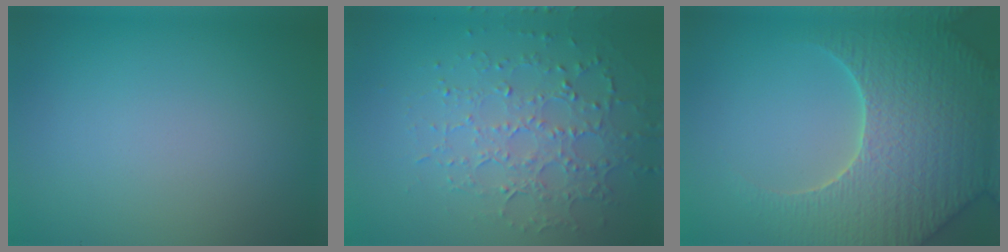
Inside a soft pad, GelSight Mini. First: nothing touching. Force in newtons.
{"total": 4.8, "press": 3.5, "slide": 3.4}
{"total": 7.8, "press": 7.5, "slide": 2.1}